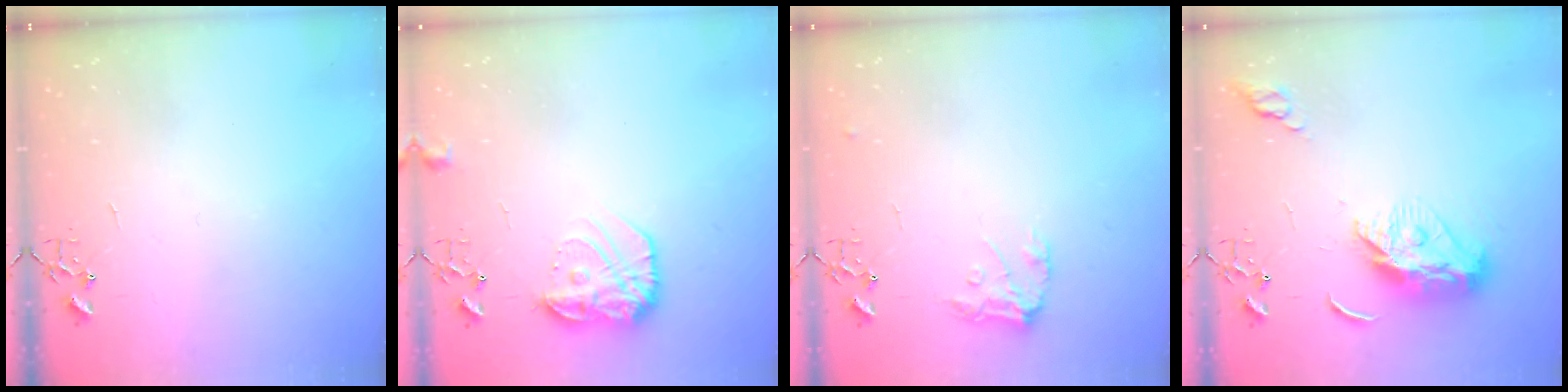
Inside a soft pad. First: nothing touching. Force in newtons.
{"total": 13.9, "press": 13.9, "slide": 1.0}
{"total": 9.8, "press": 9.8, "slide": 0.6}
{"total": 10.9, "press": 10.9, "slide": 0.9}